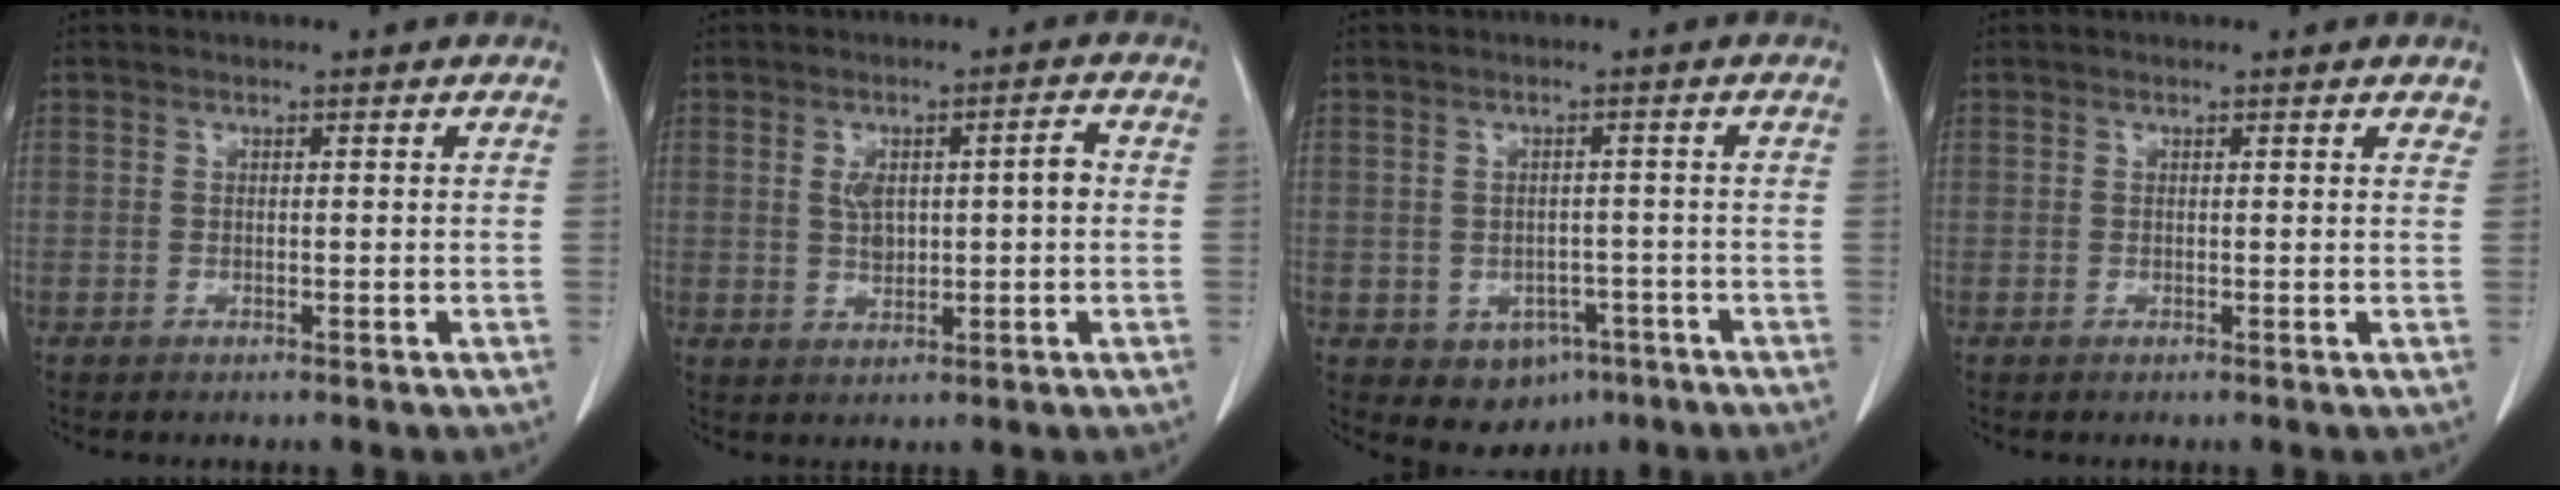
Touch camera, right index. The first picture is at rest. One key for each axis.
{"total": 5.6, "fx": 0.6, "fy": 1.9, "fz": 5.2, "tx": -0.093, "ty": 0.017, "tz": 0.017}
{"total": 5.7, "fx": -2.6, "fy": 4.4, "fz": 2.5, "tx": -0.026, "ty": 0.004, "tz": -0.026}
{"total": 1.1, "fx": 0.9, "fy": 0.4, "fz": 0.5, "tx": -0.003, "ty": 0.000, "tz": 0.001}